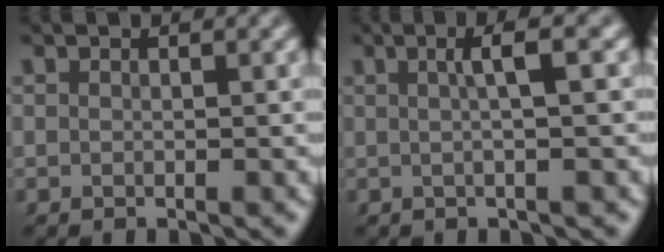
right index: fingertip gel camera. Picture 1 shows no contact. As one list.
[{"total": 3.0, "force": [0.6, -0.2, 3.0], "torque": [-0.040, 0.015, 0.005]}]